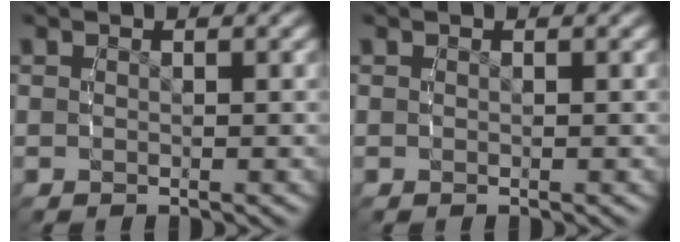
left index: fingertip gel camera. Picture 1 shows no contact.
{"total": 0.0}